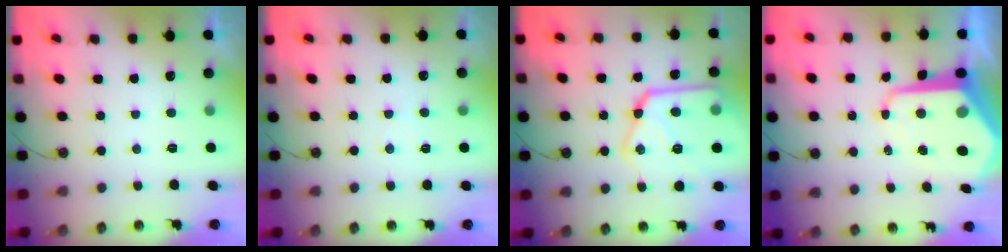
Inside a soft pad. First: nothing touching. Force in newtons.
{"total": 3.3, "press": 3.3, "slide": 0.5}
{"total": 23.2, "press": 23.1, "slide": 2.1}
{"total": 14.3, "press": 14.3, "slide": 1.1}